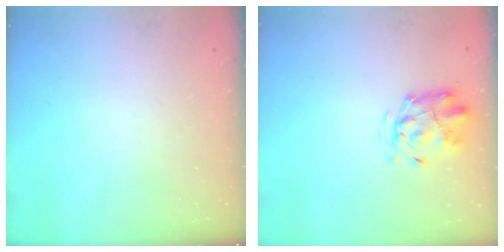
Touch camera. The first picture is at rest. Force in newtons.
{"total": 2.4, "press": 2.3, "slide": 0.5}